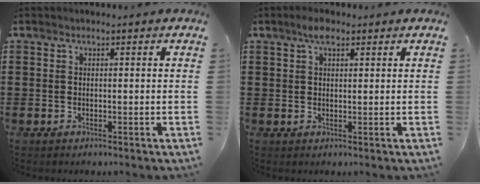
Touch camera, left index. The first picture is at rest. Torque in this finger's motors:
{"motor_torque": [0.63, -0.26, 0.28, 0.06]}